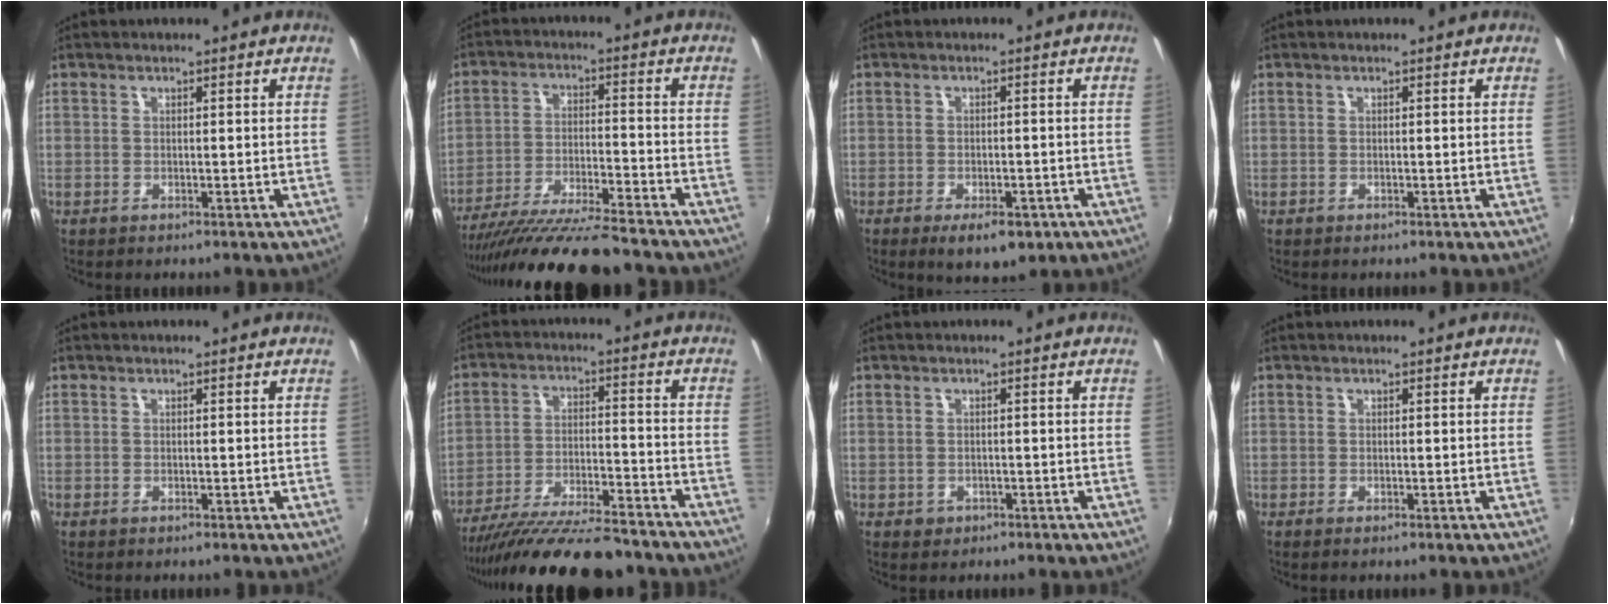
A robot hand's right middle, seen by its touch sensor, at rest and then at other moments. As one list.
[{"total": 17.1, "force": [-15.0, 1.2, 8.2], "torque": [-0.164, -0.042, -0.247]}, {"total": 6.6, "force": [-3.9, 2.9, 4.5], "torque": [-0.087, -0.017, -0.053]}, {"total": 0.0}, {"total": 0.0}, {"total": 20.6, "force": [-17.9, 3.6, 9.7], "torque": [-0.182, -0.044, -0.274]}, {"total": 1.7, "force": [-0.7, 1.5, 0.5], "torque": [-0.012, -0.004, -0.008]}, {"total": 0.5, "force": [-0.4, -0.1, 0.3], "torque": [-0.005, -0.001, -0.009]}]